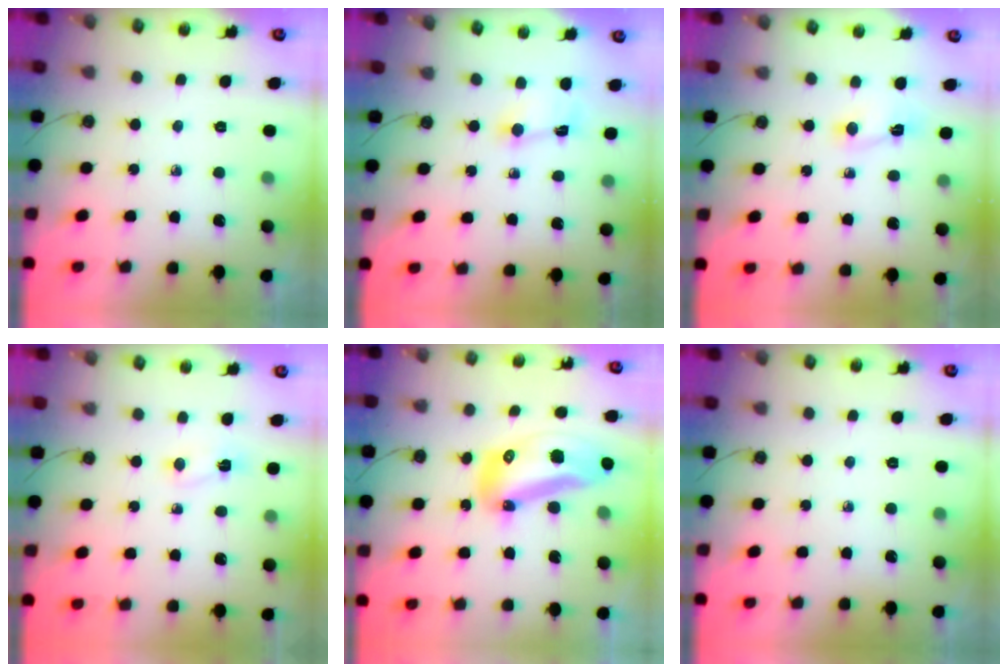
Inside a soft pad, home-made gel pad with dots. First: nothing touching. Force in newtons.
{"total": 2.1, "press": 2.0, "slide": 0.6}
{"total": 1.8, "press": 1.8, "slide": 0.3}
{"total": 2.4, "press": 2.4, "slide": 0.5}
{"total": 15.9, "press": 15.7, "slide": 1.8}
{"total": 0.0}